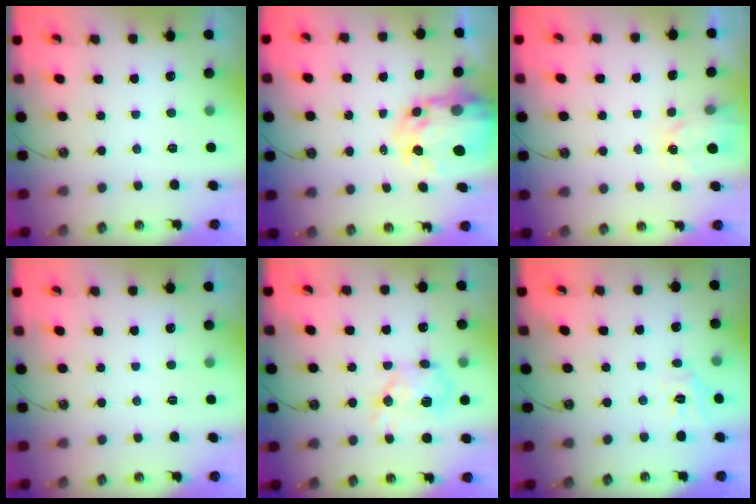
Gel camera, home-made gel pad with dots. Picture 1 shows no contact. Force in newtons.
{"total": 8.5, "press": 8.5, "slide": 0.9}
{"total": 2.6, "press": 2.6, "slide": 0.3}
{"total": 0.0}
{"total": 11.5, "press": 11.5, "slide": 0.1}
{"total": 7.6, "press": 7.5, "slide": 0.7}